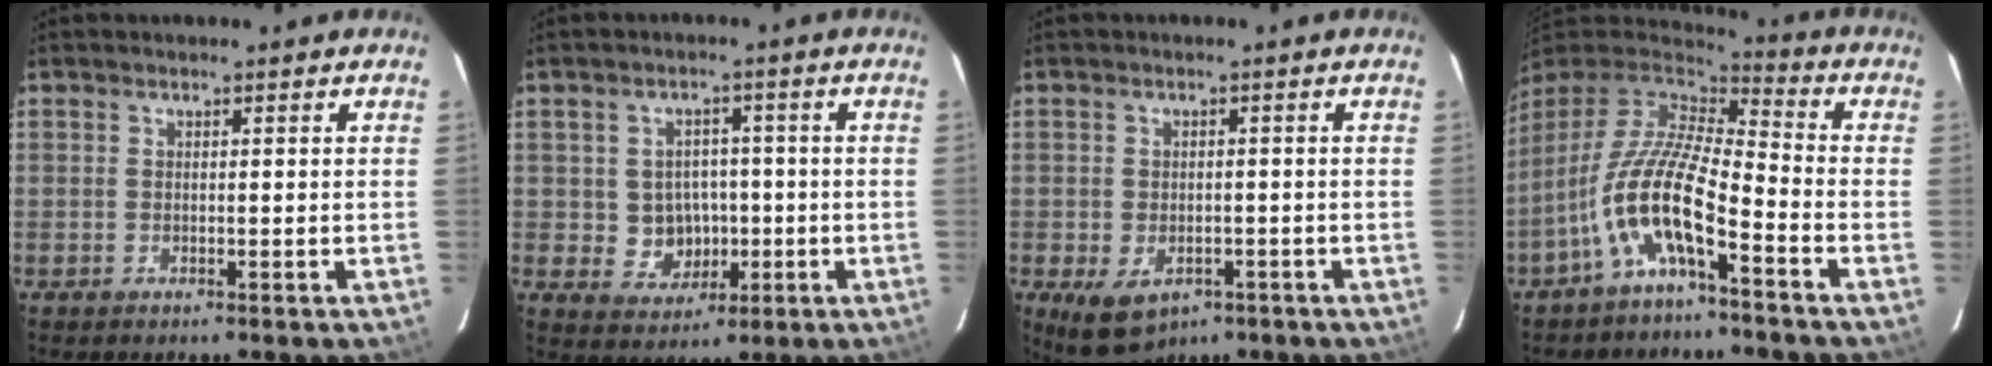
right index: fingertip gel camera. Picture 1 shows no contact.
{"total": 6.4, "force": [-0.8, 6.0, 2.0], "torque": [-0.049, 0.016, 0.007]}
{"total": 7.6, "force": [-3.6, 5.0, 4.4], "torque": [-0.089, -0.019, -0.045]}
{"total": 13.4, "force": [-6.6, 3.5, 11.1], "torque": [-0.219, -0.002, -0.131]}